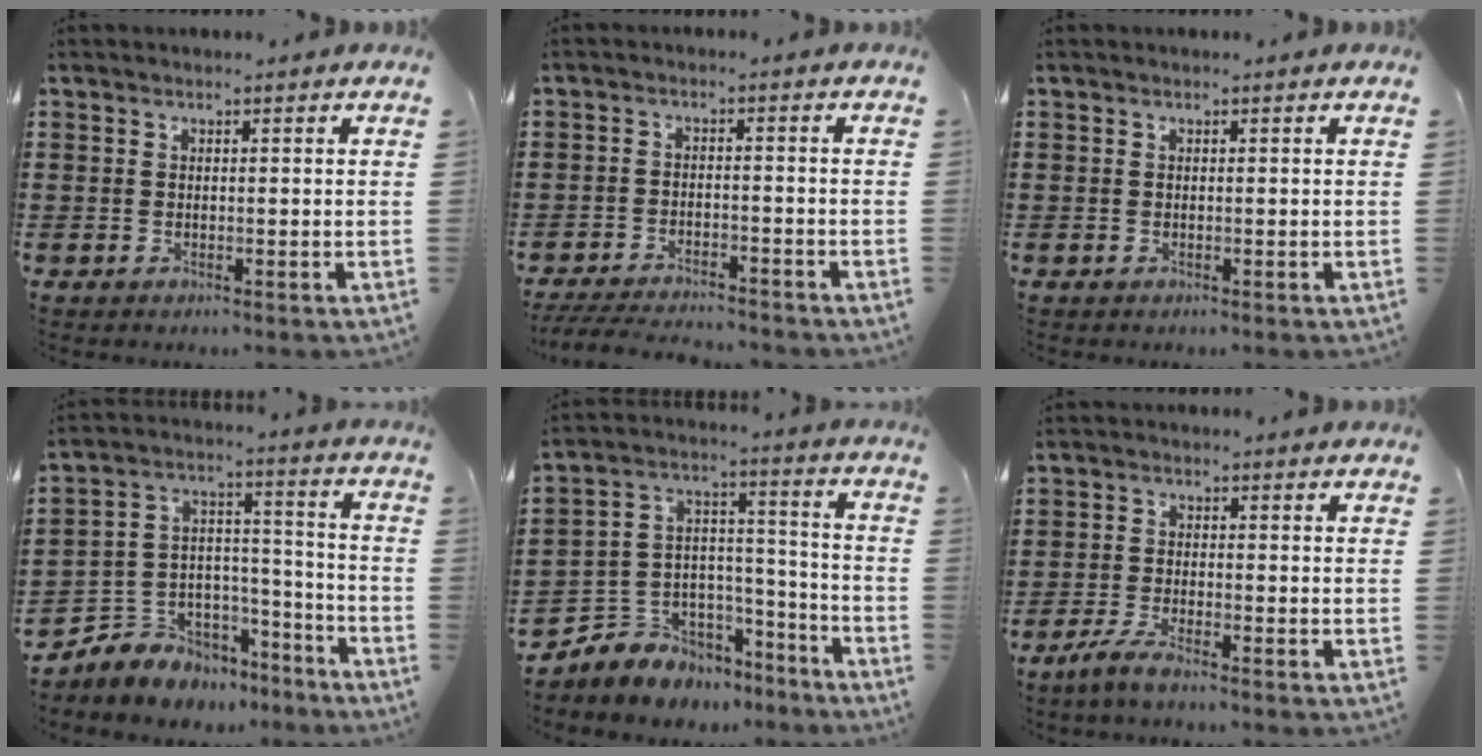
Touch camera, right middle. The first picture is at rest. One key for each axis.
{"total": 4.3, "fx": -4.2, "fy": 0.4, "fz": 0.9, "tx": -0.022, "ty": -0.003, "tz": -0.085}
{"total": 0.0}
{"total": 5.7, "fx": -4.7, "fy": 3.1, "fz": -1.0, "tx": 0.000, "ty": -0.001, "tz": -0.093}
{"total": 5.5, "fx": -4.1, "fy": 3.5, "fz": -1.0, "tx": -0.009, "ty": -0.008, "tz": -0.082}
{"total": 3.3, "fx": -2.7, "fy": 0.2, "fz": 1.9, "tx": -0.047, "ty": -0.005, "tz": -0.054}